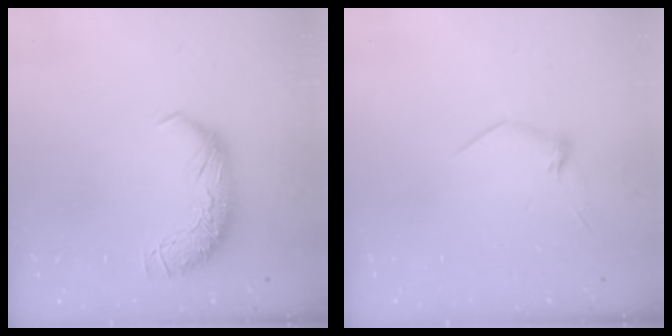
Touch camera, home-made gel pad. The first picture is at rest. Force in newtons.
{"total": 7.0, "press": 6.9, "slide": 0.9}